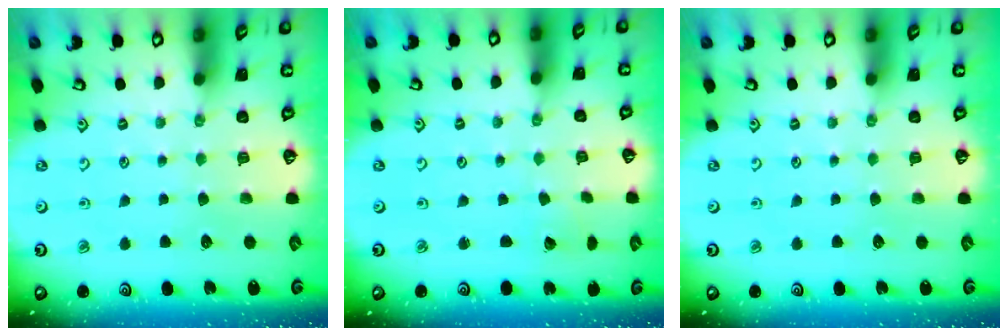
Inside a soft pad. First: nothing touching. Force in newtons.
{"total": 1.8, "press": 1.8, "slide": 0.1}
{"total": 0.0}